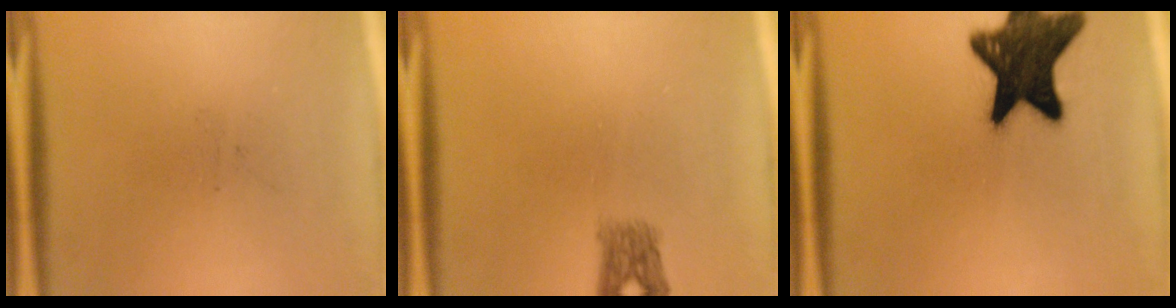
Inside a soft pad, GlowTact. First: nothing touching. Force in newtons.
{"total": 2.5}
{"total": 17.7}